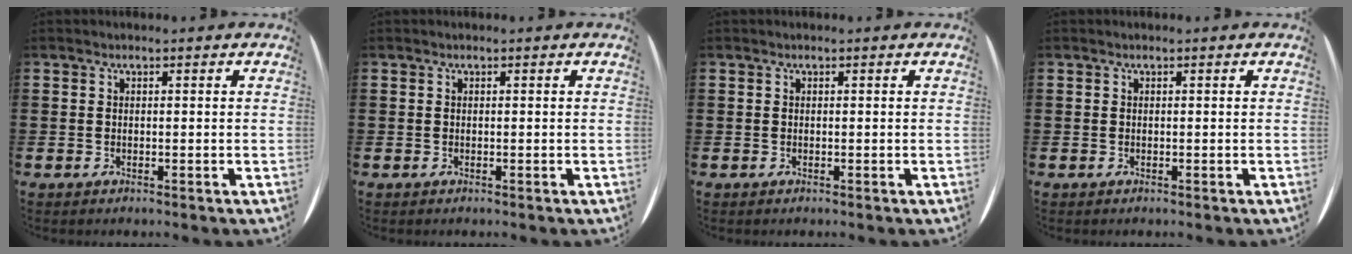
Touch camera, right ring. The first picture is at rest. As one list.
[{"total": 0.0}, {"total": 0.0}, {"total": 0.0}]